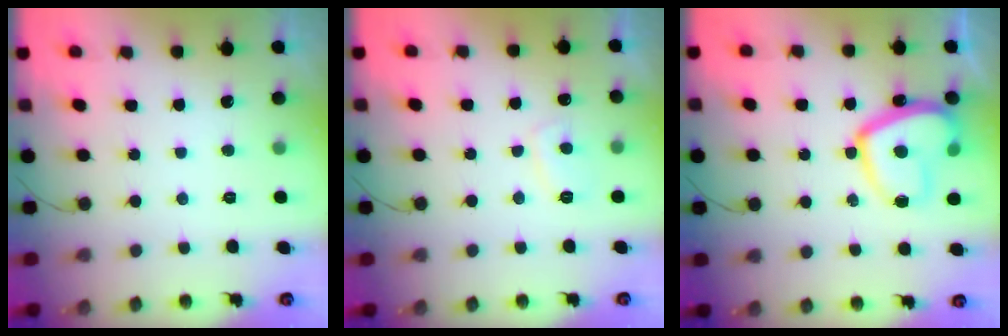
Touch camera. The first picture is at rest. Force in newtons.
{"total": 3.6, "press": 3.5, "slide": 0.6}
{"total": 15.4, "press": 15.4, "slide": 1.2}